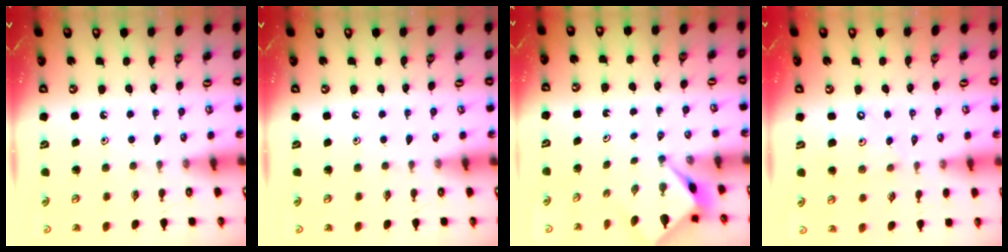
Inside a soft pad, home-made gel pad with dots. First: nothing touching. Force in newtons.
{"total": 0.0}
{"total": 2.6, "press": 2.6, "slide": 0.1}
{"total": 5.0, "press": 5.0, "slide": 0.5}